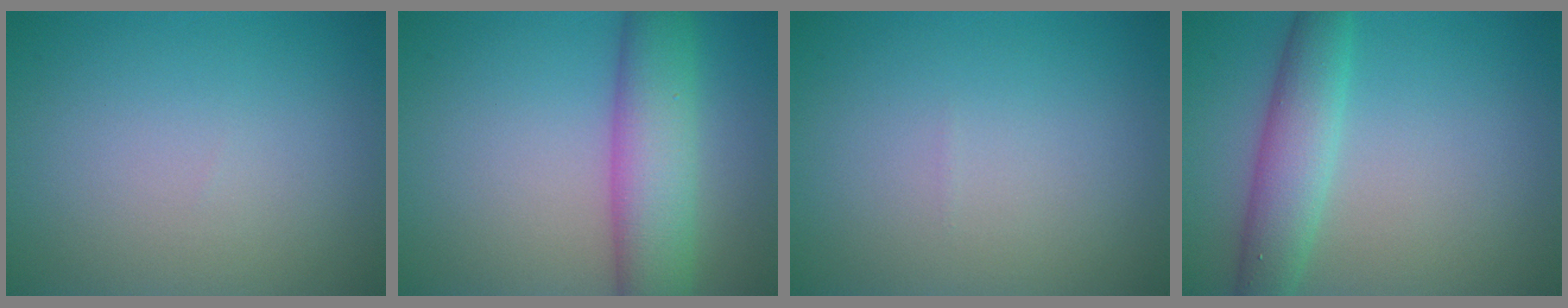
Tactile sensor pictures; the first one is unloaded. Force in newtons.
{"total": 6.8, "press": 6.8, "slide": 0.2}
{"total": 0.0}
{"total": 4.4, "press": 4.4, "slide": 0.1}